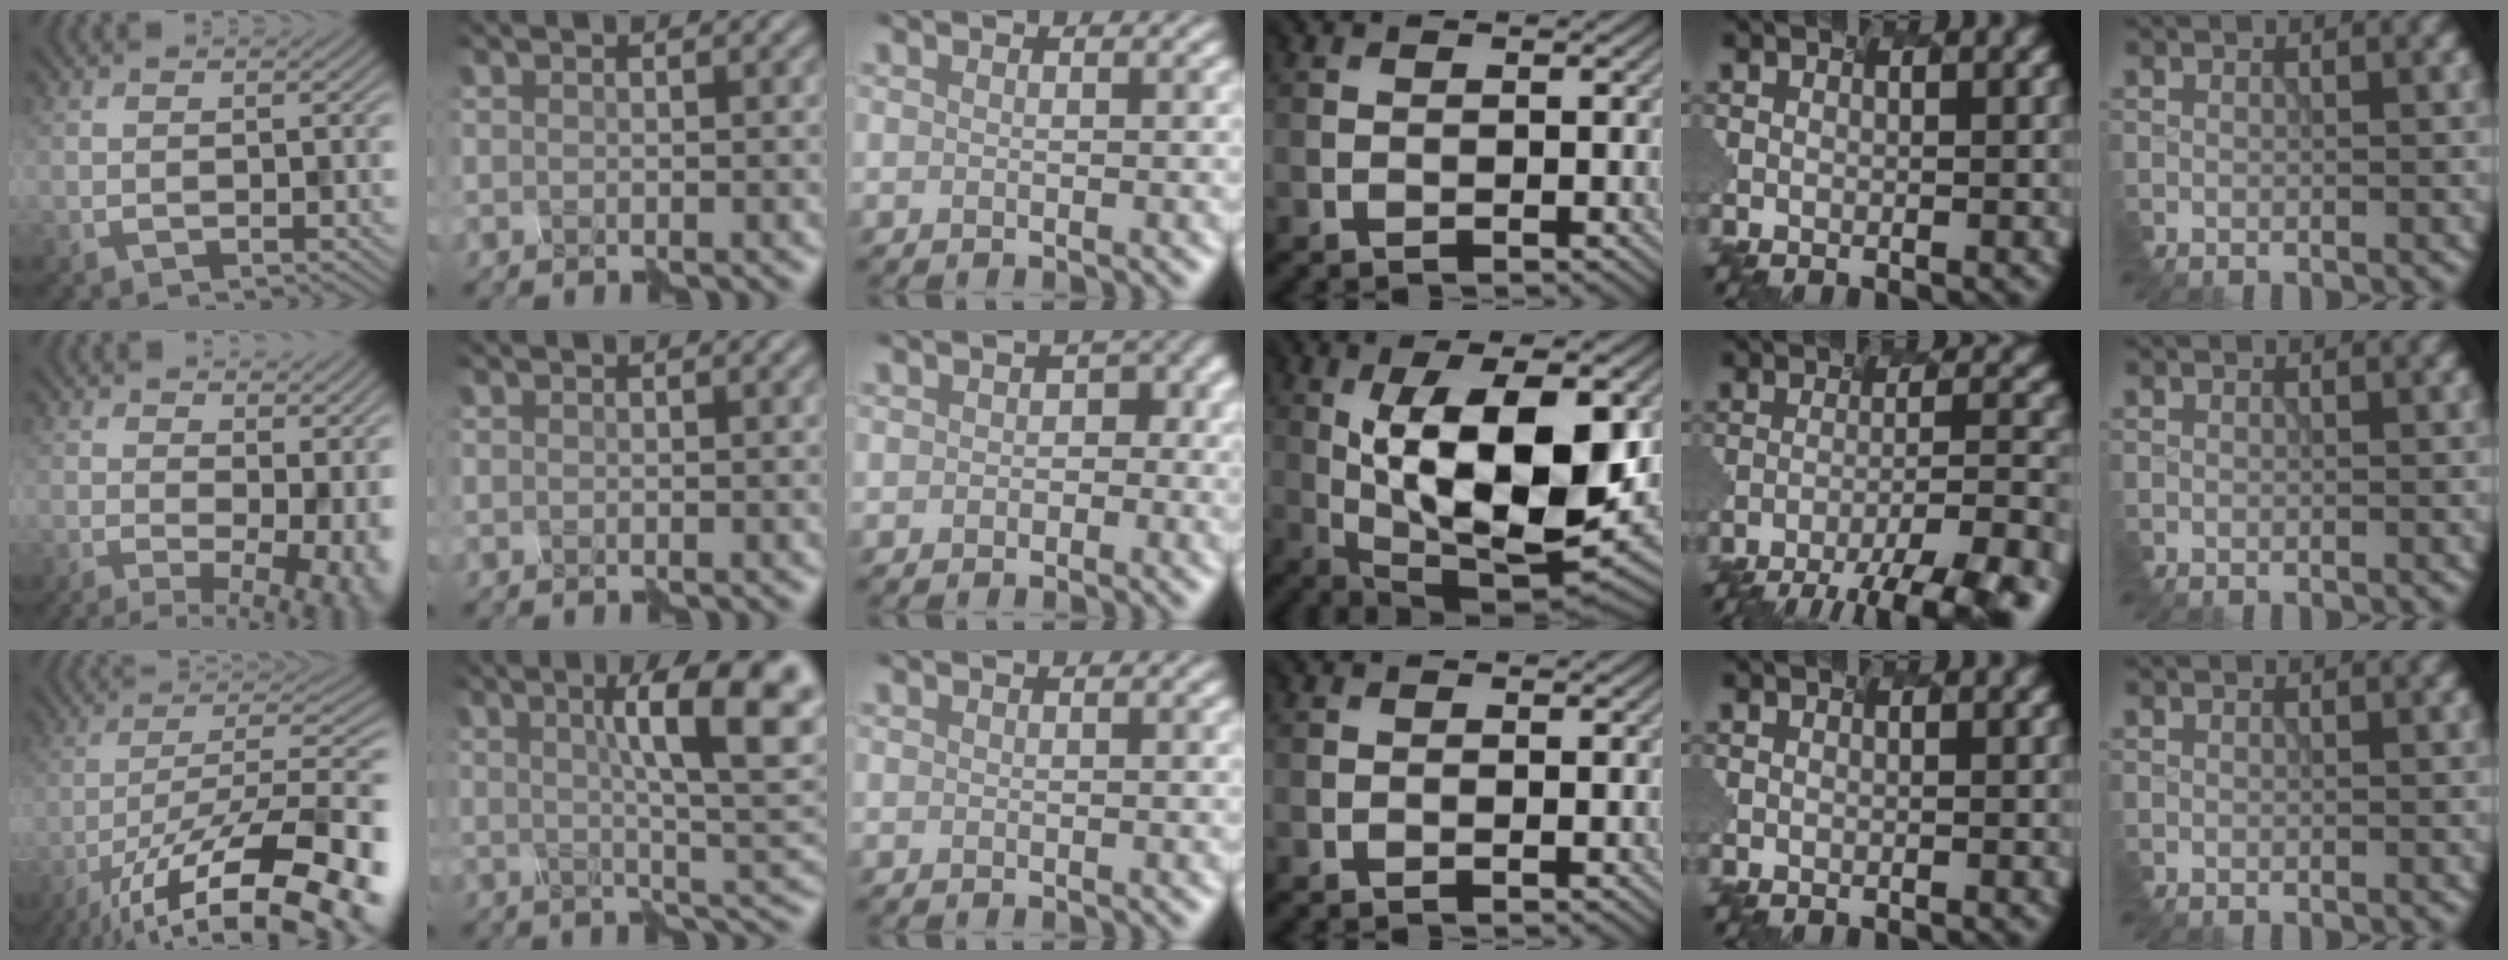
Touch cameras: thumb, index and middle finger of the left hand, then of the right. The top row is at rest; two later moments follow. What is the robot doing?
{"motion": "assemble", "object": "spray bottle"}